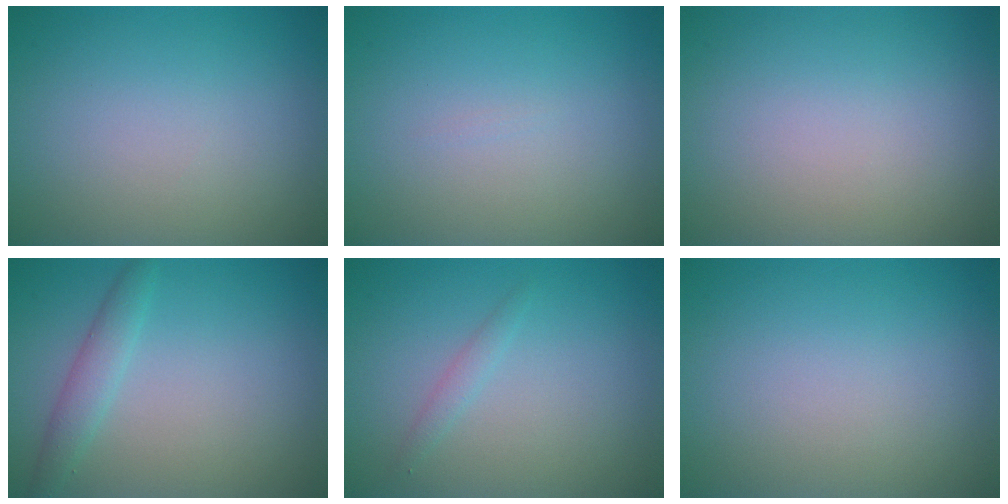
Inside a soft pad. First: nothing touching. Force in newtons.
{"total": 0.0}
{"total": 0.0}
{"total": 2.0, "press": 2.0, "slide": 0.3}
{"total": 0.9, "press": 0.9, "slide": 0.1}
{"total": 0.0}